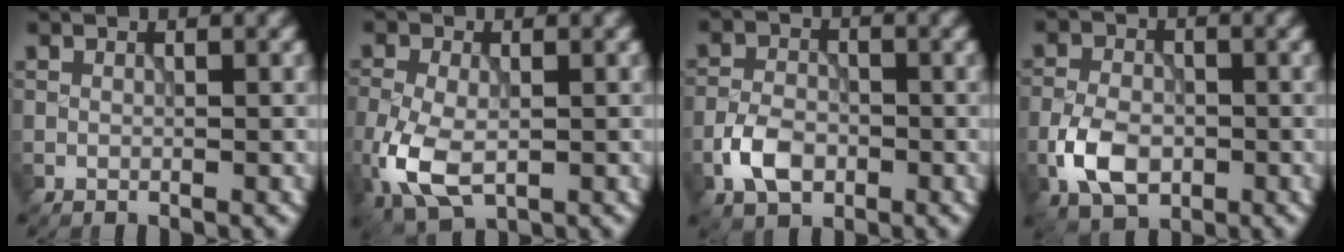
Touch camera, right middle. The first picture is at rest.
{"total": 5.8, "force": [-1.6, 3.4, 4.4], "torque": [-0.108, -0.012, -0.031]}
{"total": 3.9, "force": [-1.7, 2.5, 2.4], "torque": [-0.048, 0.000, -0.037]}
{"total": 5.0, "force": [-1.8, 3.2, 3.3], "torque": [-0.068, -0.003, -0.039]}